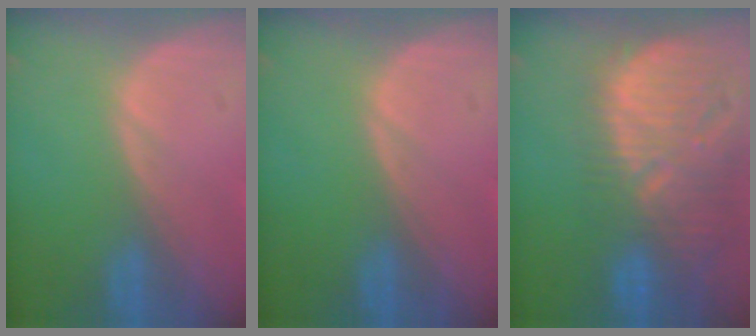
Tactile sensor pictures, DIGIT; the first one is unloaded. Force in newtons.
{"total": 0.0}
{"total": 12.9, "press": 11.3, "slide": 6.3}